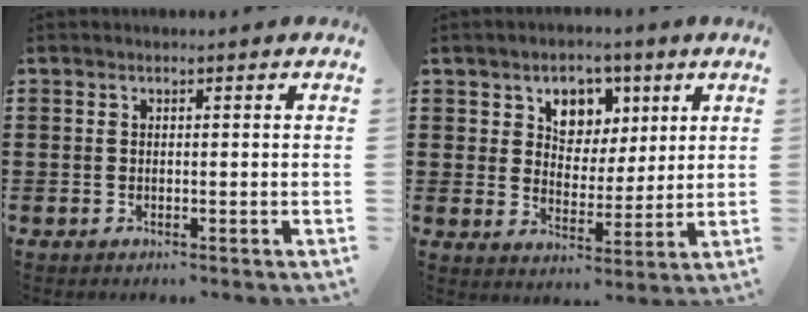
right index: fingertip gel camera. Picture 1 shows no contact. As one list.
[{"total": 5.7, "force": [3.0, 4.5, 1.7], "torque": [-0.046, 0.000, 0.049]}]